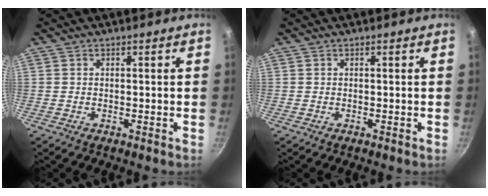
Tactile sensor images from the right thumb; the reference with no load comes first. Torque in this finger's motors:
{"motor_torque": [-0.21, 0.21, -0.06, -0.06, 0.00]}